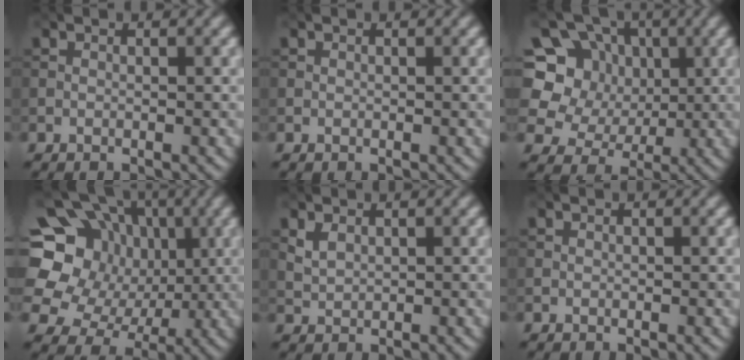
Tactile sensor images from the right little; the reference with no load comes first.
{"total": 0.0}
{"total": 8.7, "force": [1.6, 7.7, 3.7], "torque": [-0.078, 0.019, 0.000]}
{"total": 16.4, "force": [2.3, 14.5, 7.3], "torque": [-0.177, 0.027, 0.031]}
{"total": 1.5, "force": [0.8, 1.0, 0.8], "torque": [-0.019, -0.001, 0.021]}
{"total": 0.0}